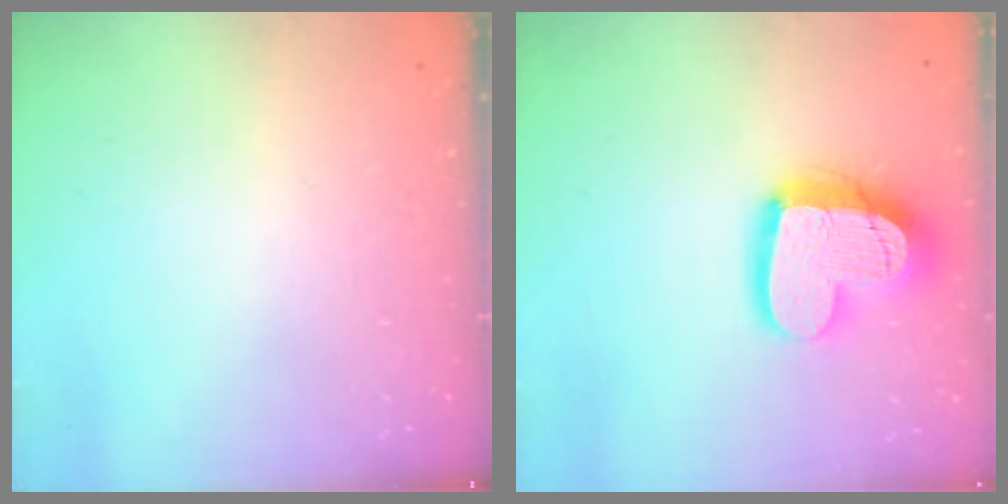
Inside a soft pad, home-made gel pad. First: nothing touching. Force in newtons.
{"total": 17.0, "press": 17.0, "slide": 1.5}